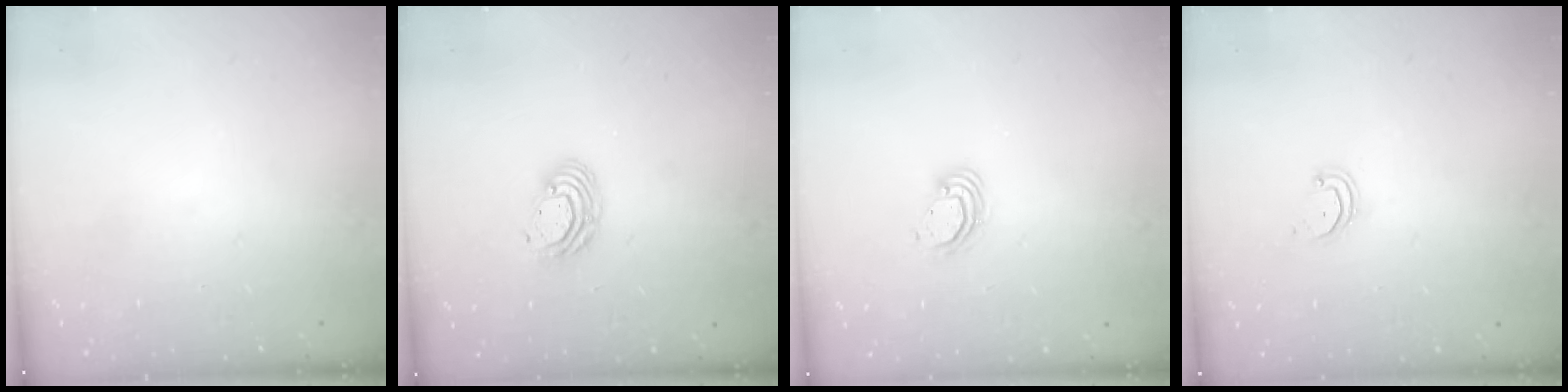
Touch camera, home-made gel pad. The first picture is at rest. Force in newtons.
{"total": 7.6, "press": 7.5, "slide": 1.2}
{"total": 4.1, "press": 4.1, "slide": 0.3}
{"total": 2.6, "press": 2.6, "slide": 0.2}